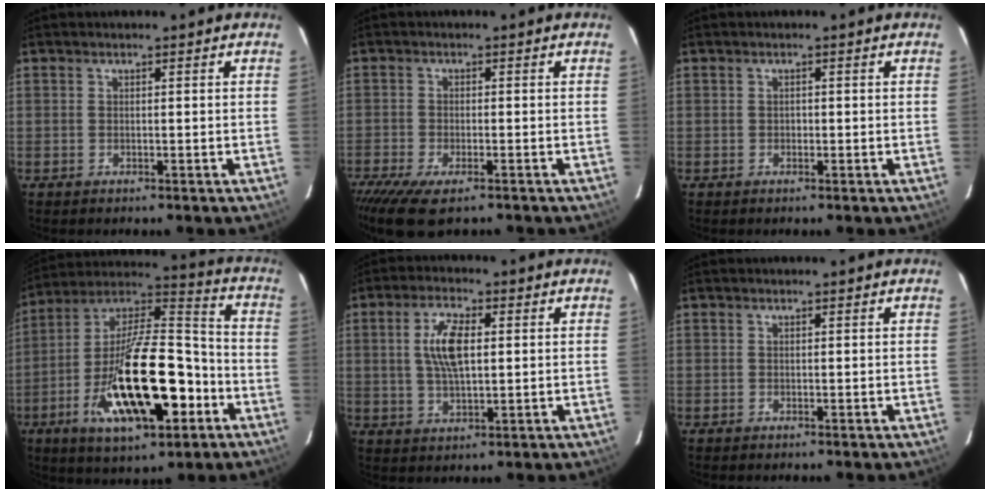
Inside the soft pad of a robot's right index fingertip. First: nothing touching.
{"total": 10.1, "force": [-7.6, 2.9, 6.1], "torque": [-0.146, -0.046, -0.135]}
{"total": 0.6, "force": [-0.3, 0.5, 0.0], "torque": [0.001, 0.000, -0.003]}
{"total": 24.7, "force": [-9.1, 9.1, 21.0], "torque": [-0.381, -0.011, -0.151]}
{"total": 7.8, "force": [1.4, 3.1, 7.0], "torque": [-0.135, 0.007, 0.028]}
{"total": 0.0}